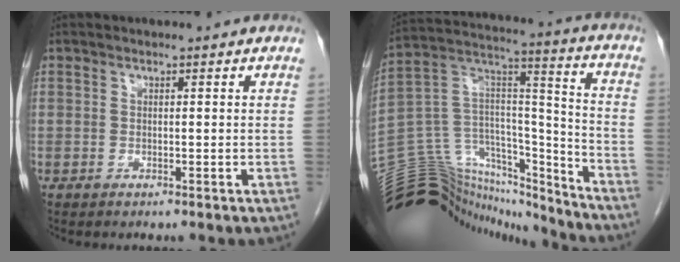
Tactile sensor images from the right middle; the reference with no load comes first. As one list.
[{"total": 25.3, "force": [-23.6, 7.7, 5.1], "torque": [-0.138, 0.063, -0.373]}]